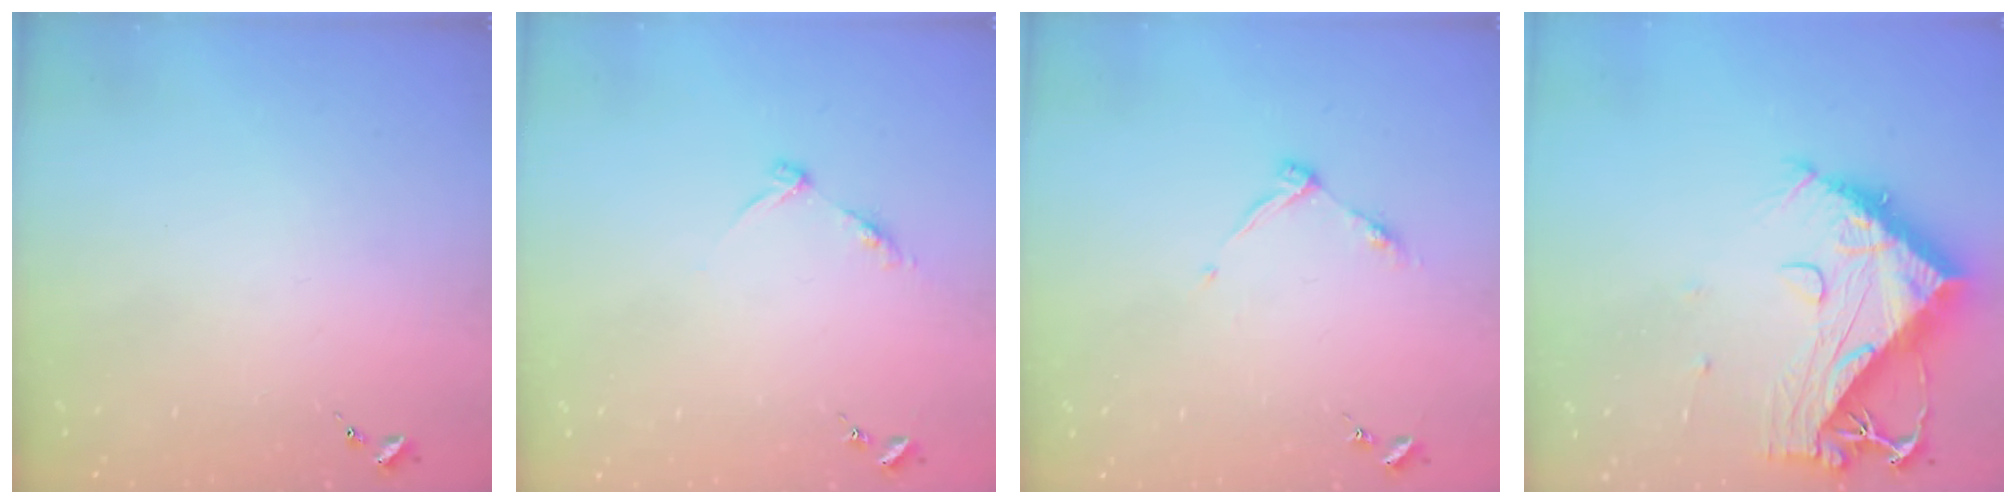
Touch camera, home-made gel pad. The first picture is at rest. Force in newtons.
{"total": 6.2, "press": 6.2, "slide": 0.7}
{"total": 6.0, "press": 6.0, "slide": 0.7}
{"total": 13.9, "press": 13.8, "slide": 1.3}